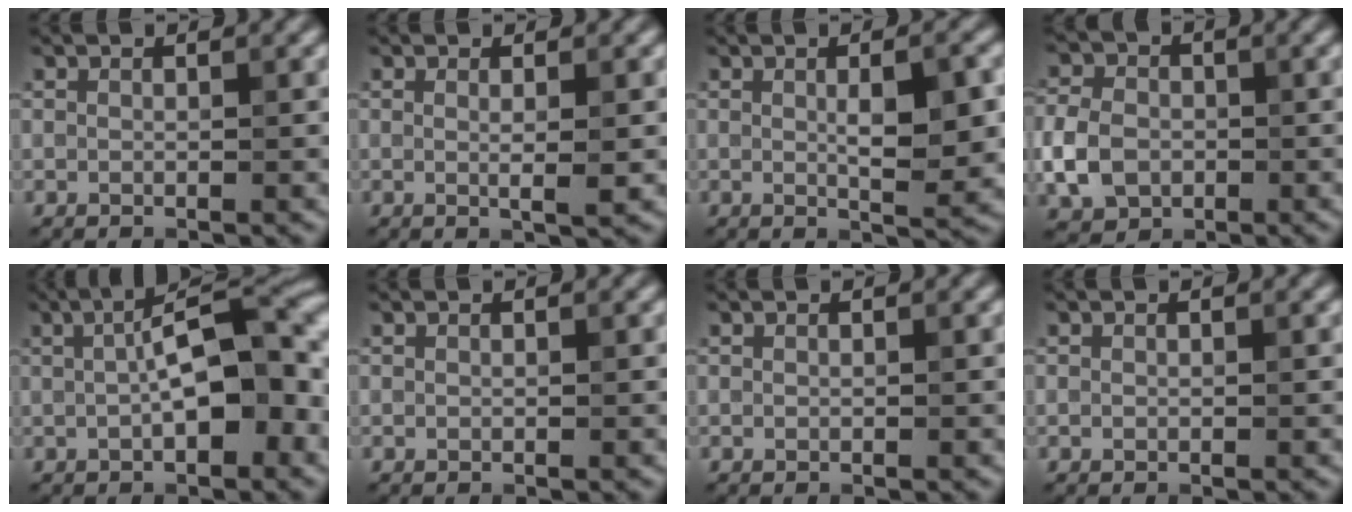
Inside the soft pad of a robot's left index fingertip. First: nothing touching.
{"total": 1.8, "force": [0.2, 0.4, 1.7], "torque": [-0.025, -0.003, -0.001]}
{"total": 4.5, "force": [0.3, 1.1, 4.3], "torque": [-0.070, -0.002, 0.008]}
{"total": 4.9, "force": [-1.1, 3.9, 2.7], "torque": [-0.061, -0.002, -0.030]}
{"total": 9.1, "force": [-0.1, 3.4, 8.5], "torque": [-0.118, 0.010, -0.008]}
{"total": 0.0}
{"total": 0.0}
{"total": 0.0}